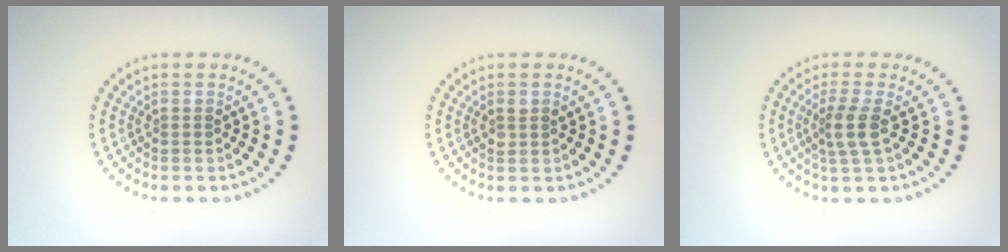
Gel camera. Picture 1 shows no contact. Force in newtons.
{"total": 1.0, "press": 1.0, "slide": 0.2}
{"total": 2.5, "press": 2.0, "slide": 1.5}